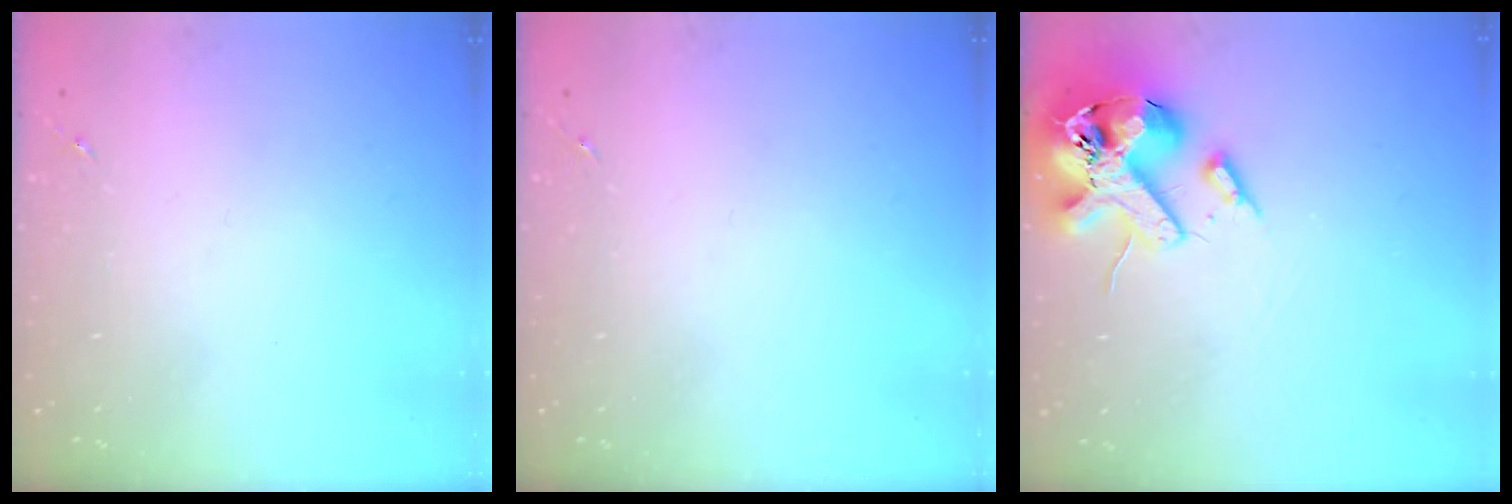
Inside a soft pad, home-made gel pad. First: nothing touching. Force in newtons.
{"total": 0.0}
{"total": 16.5, "press": 16.3, "slide": 2.8}